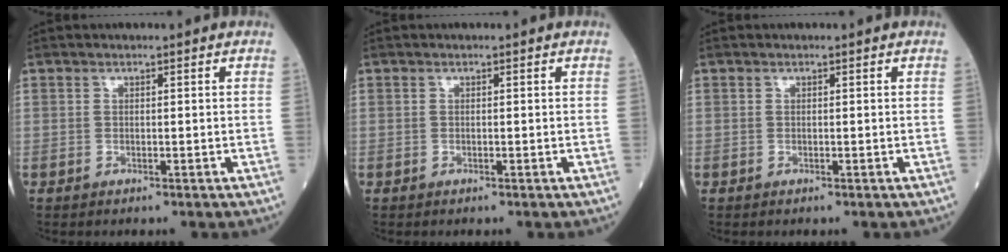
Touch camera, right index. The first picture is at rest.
{"total": 0.0}
{"total": 0.0}